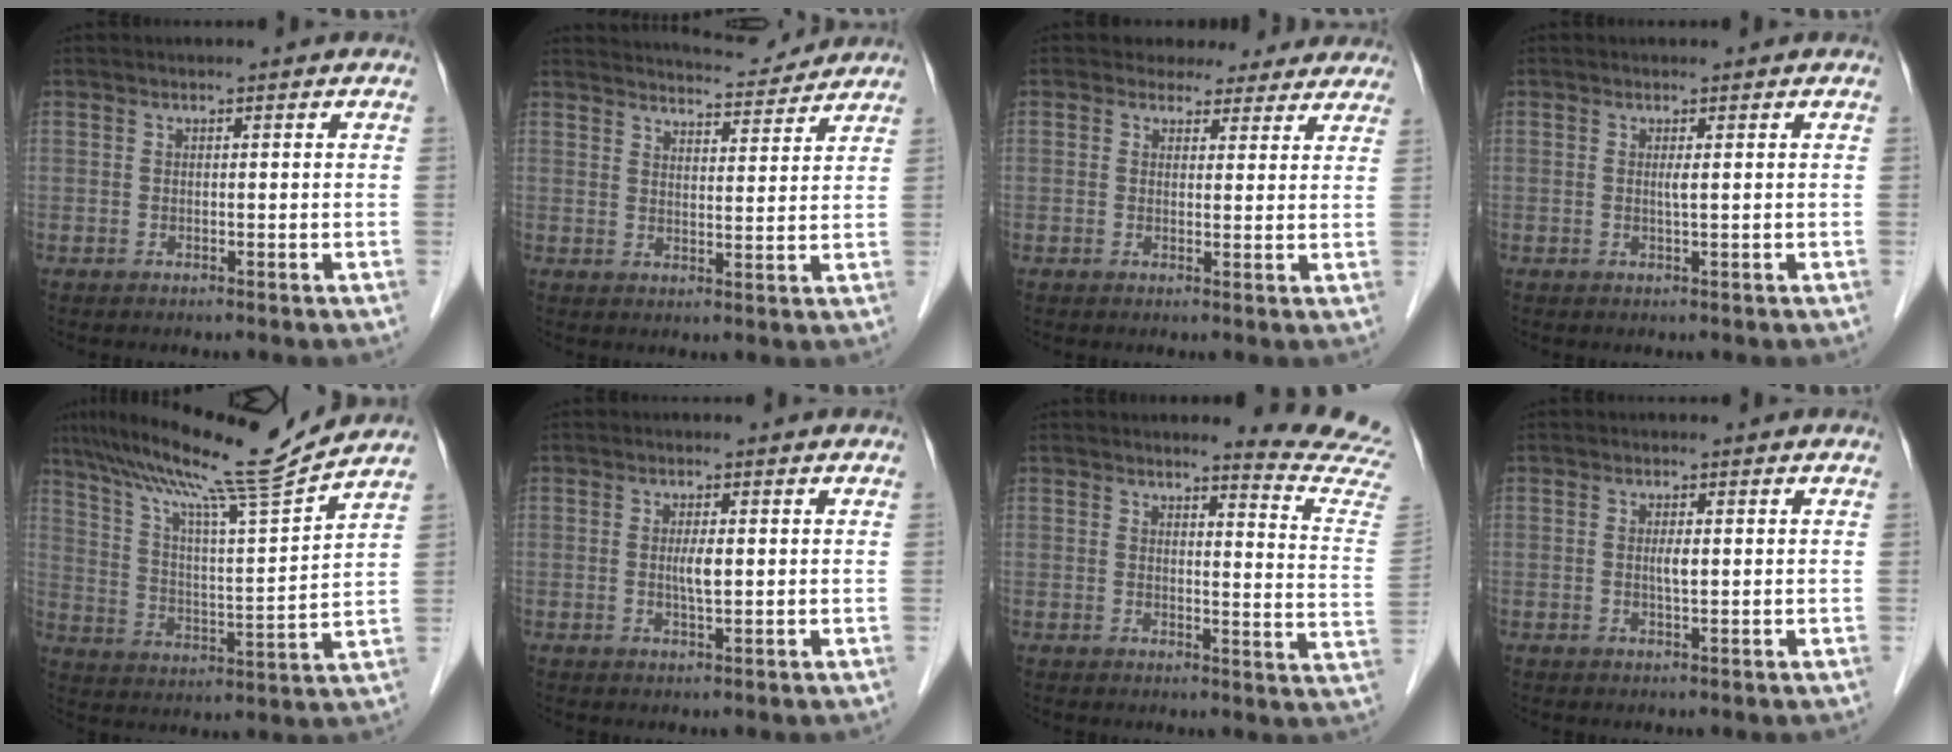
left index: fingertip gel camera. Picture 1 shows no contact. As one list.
[{"total": 8.7, "force": [8.6, 0.9, 1.2], "torque": [-0.021, 0.006, 0.115]}, {"total": 7.8, "force": [6.9, 3.7, 0.7], "torque": [0.018, 0.005, 0.061]}, {"total": 0.8, "force": [0.2, -0.2, 0.8], "torque": [-0.018, -0.001, 0.003]}, {"total": 16.7, "force": [14.5, -2.0, 8.1], "torque": [-0.144, -0.012, 0.232]}, {"total": 2.3, "force": [0.1, 0.3, 2.2], "torque": [-0.045, -0.002, 0.002]}, {"total": 11.0, "force": [10.8, -1.5, 1.2], "torque": [-0.009, -0.119, 0.097]}, {"total": 1.5, "force": [0.1, 0.2, 1.5], "torque": [-0.030, 0.000, 0.002]}]